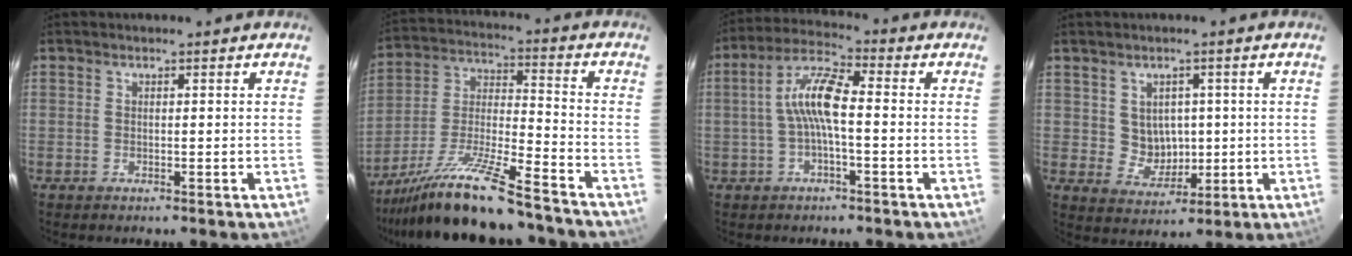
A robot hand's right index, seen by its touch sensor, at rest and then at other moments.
{"total": 18.4, "force": [-15.2, 1.6, 10.3], "torque": [-0.207, -0.029, -0.263]}
{"total": 8.3, "force": [-0.7, 1.8, 8.1], "torque": [-0.169, 0.019, -0.013]}
{"total": 5.5, "force": [0.8, 5.1, 2.0], "torque": [-0.038, 0.007, 0.027]}